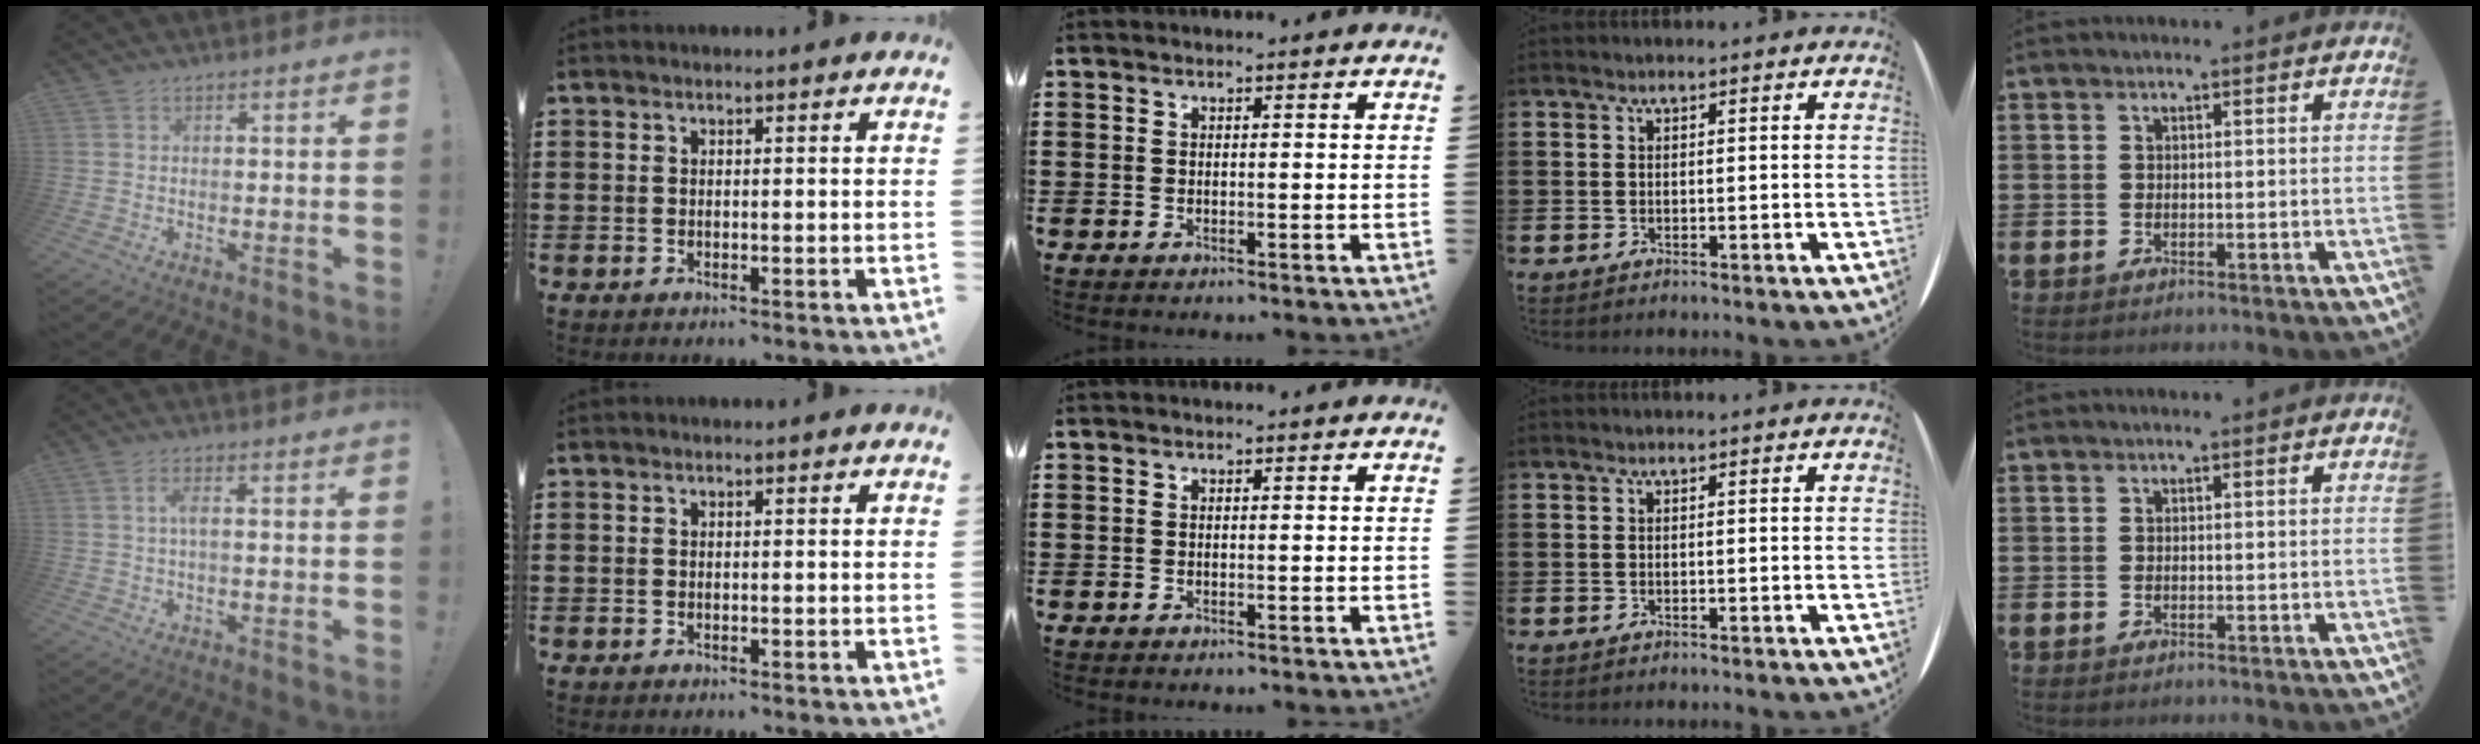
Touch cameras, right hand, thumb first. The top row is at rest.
{"thumb": {"total": 3.1, "force": [0.1, 0.7, 3.0], "torque": [-0.066, 0.009, 0.002]}}